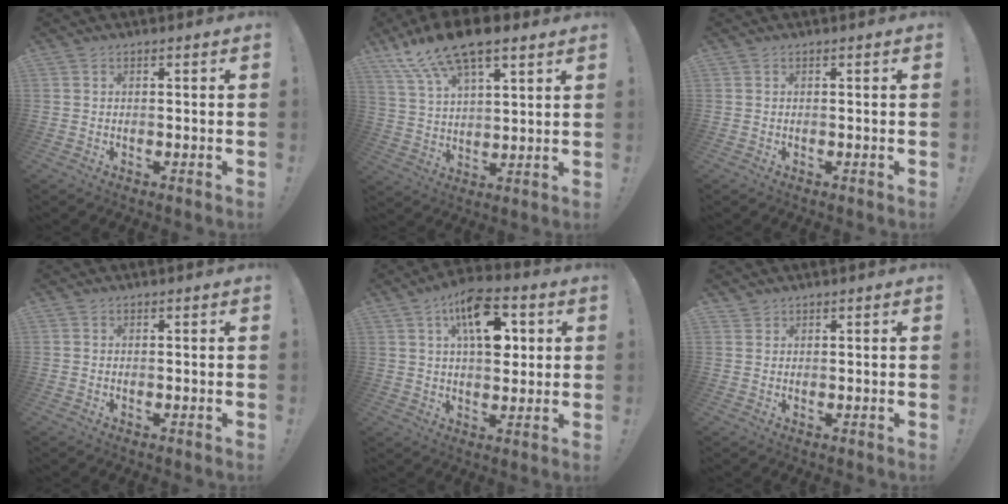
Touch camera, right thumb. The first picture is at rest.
{"total": 14.4, "force": [10.2, 5.4, 8.7], "torque": [-0.172, -0.056, 0.183]}
{"total": 0.0}
{"total": 0.0}
{"total": 14.9, "force": [5.5, 7.8, 11.4], "torque": [-0.173, -0.004, 0.096]}
{"total": 1.3, "force": [1.2, 0.4, 0.1], "torque": [0.004, -0.008, 0.022]}